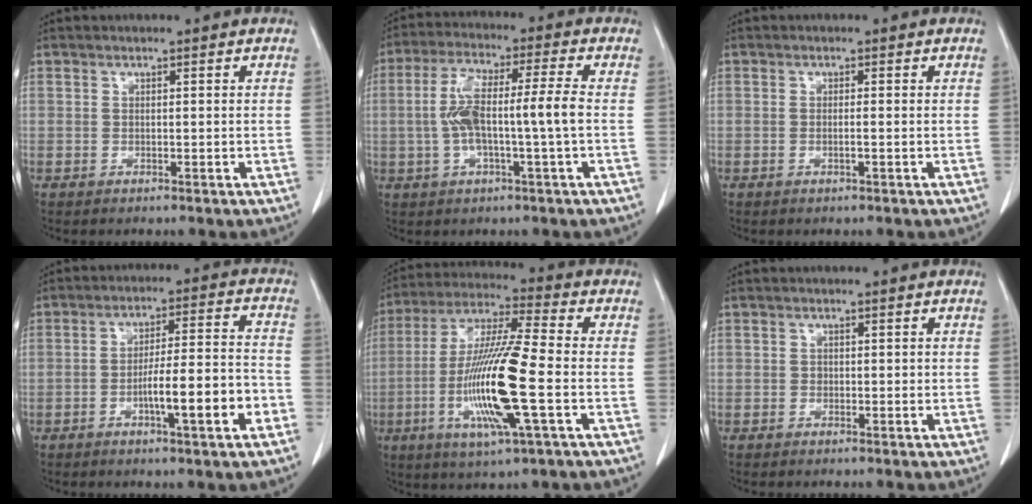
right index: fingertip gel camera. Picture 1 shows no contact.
{"total": 10.1, "force": [-0.8, 0.7, 10.0], "torque": [-0.199, 0.021, -0.019]}
{"total": 1.0, "force": [-0.3, 0.0, 1.0], "torque": [-0.022, -0.002, -0.003]}
{"total": 10.6, "force": [-4.0, 0.8, 9.8], "torque": [-0.149, 0.011, -0.062]}
{"total": 16.6, "force": [-3.9, 0.7, 16.1], "torque": [-0.328, -0.016, -0.077]}
{"total": 0.7, "force": [0.0, 0.6, 0.3], "torque": [-0.003, 0.002, 0.000]}